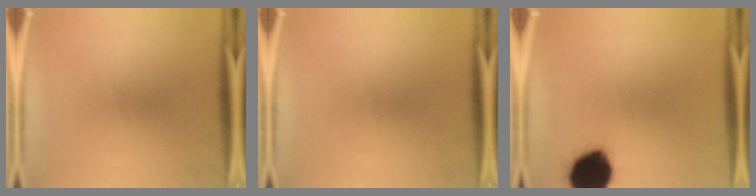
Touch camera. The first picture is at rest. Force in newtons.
{"total": 0.0}
{"total": 15.9}